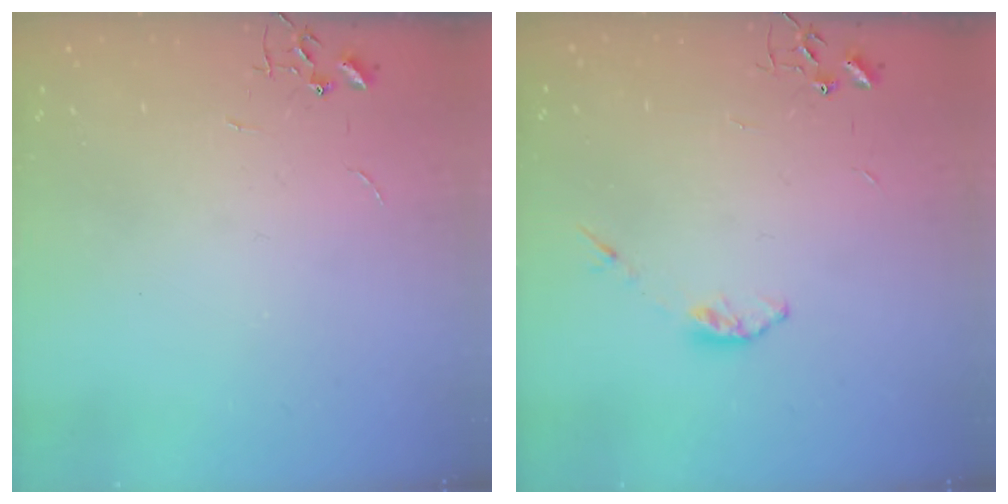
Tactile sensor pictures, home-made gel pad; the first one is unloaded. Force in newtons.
{"total": 3.4, "press": 3.4, "slide": 0.4}